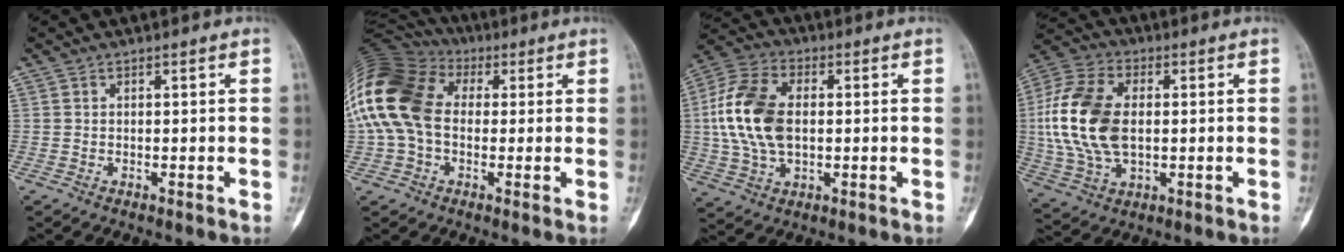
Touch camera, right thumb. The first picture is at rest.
{"total": 20.9, "force": [2.2, 15.1, 14.4], "torque": [-0.321, 0.048, 0.038]}
{"total": 15.6, "force": [0.9, 9.6, 12.2], "torque": [-0.245, 0.013, 0.016]}
{"total": 18.0, "force": [0.9, 10.9, 14.2], "torque": [-0.299, 0.007, 0.020]}